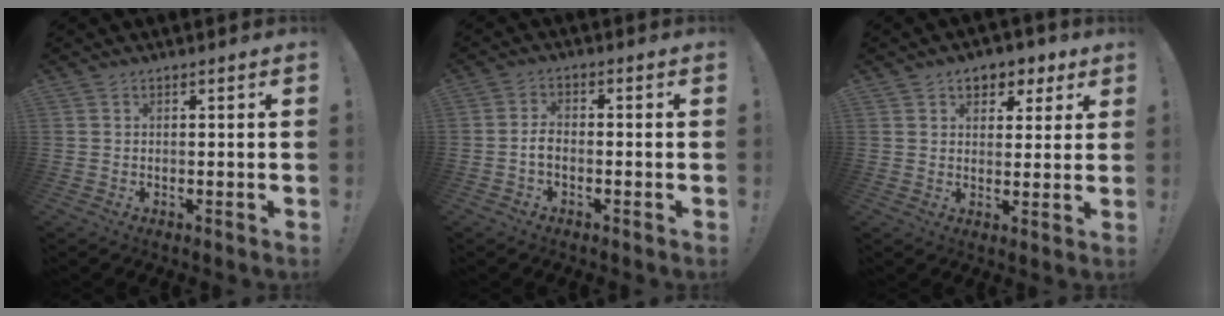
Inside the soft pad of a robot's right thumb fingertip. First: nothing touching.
{"total": 3.3, "force": [-1.1, 1.7, 2.7], "torque": [-0.056, 0.006, -0.019]}
{"total": 6.0, "force": [3.1, 4.6, 2.4], "torque": [-0.023, -0.014, 0.055]}